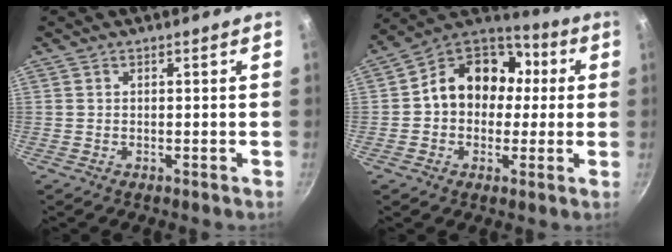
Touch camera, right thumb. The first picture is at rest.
{"total": 16.1, "force": [1.2, 13.2, 9.2], "torque": [-0.100, 0.046, 0.001]}